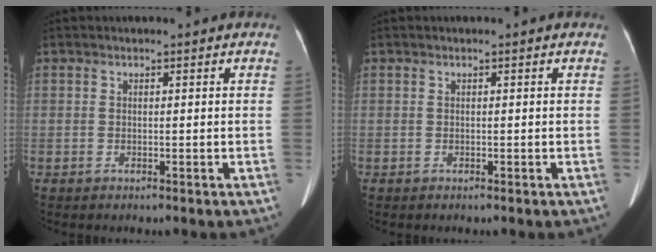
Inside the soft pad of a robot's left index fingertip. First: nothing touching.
{"total": 0.0}